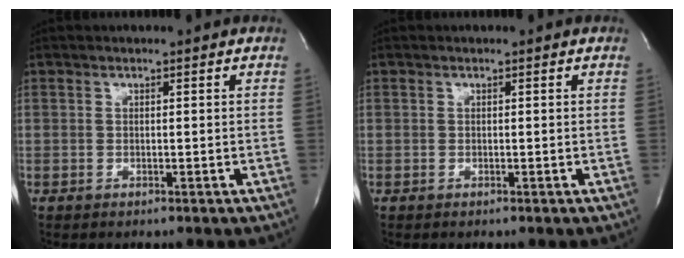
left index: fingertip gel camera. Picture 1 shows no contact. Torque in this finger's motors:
{"motor_torque": [0.01, -0.01, -0.03, 0.00]}